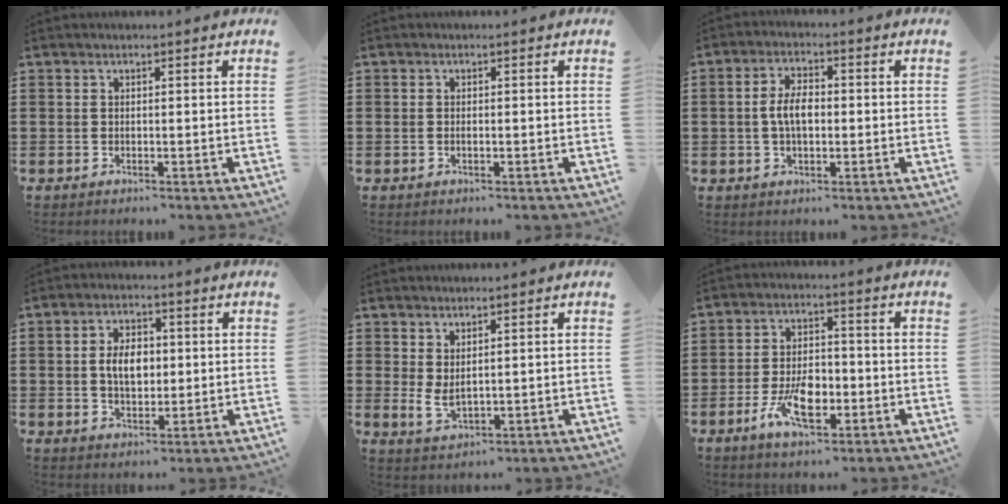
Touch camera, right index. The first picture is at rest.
{"total": 0.6, "force": [-0.2, 0.2, 0.6], "torque": [-0.012, -0.003, -0.002]}
{"total": 5.0, "force": [-0.2, 2.6, 4.3], "torque": [-0.097, 0.003, -0.010]}
{"total": 5.2, "force": [0.2, 3.2, 4.1], "torque": [-0.076, 0.004, -0.005]}
{"total": 2.8, "force": [1.1, 1.2, 2.3], "torque": [-0.053, -0.003, 0.019]}
{"total": 7.8, "force": [-3.0, 4.0, 6.0], "torque": [-0.132, 0.000, -0.056]}